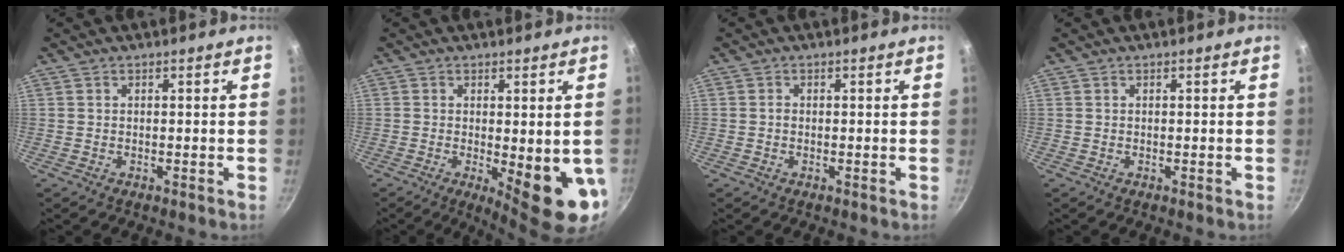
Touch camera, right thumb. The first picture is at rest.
{"total": 11.3, "force": [-1.7, 3.1, 10.8], "torque": [-0.123, -0.018, -0.011]}
{"total": 0.5, "force": [-0.2, 0.5, 0.2], "torque": [-0.003, 0.003, -0.003]}
{"total": 0.0}